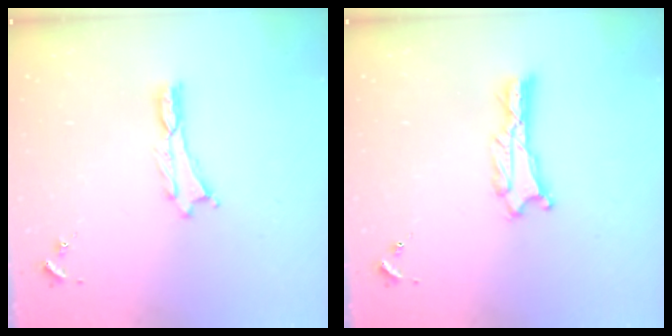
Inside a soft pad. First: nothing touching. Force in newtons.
{"total": 0.7, "press": 0.7, "slide": 0.1}